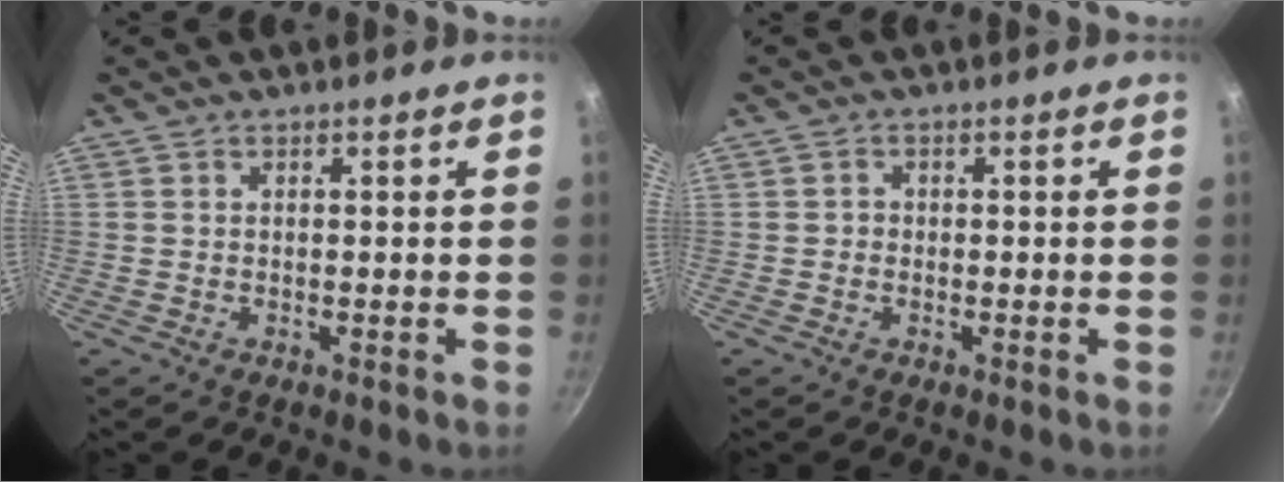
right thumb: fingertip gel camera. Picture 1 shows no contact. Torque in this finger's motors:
{"motor_torque": [-0.50, 0.04, 0.03, 0.00, -0.02]}